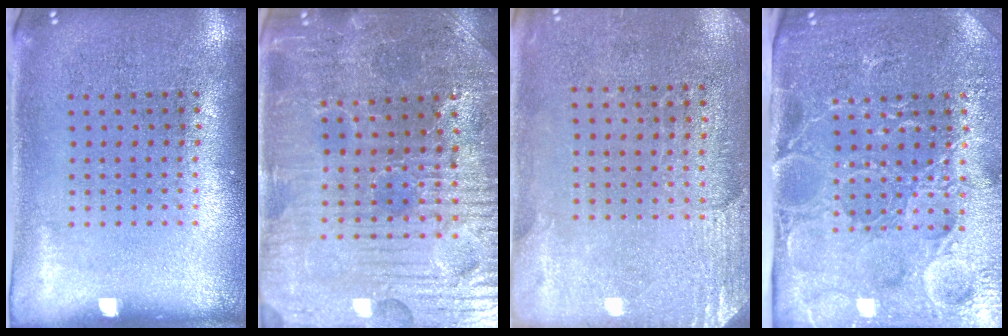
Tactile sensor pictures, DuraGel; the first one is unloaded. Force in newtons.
{"total": 4.1, "press": 4.0, "slide": 0.5}
{"total": 2.7, "press": 2.4, "slide": 1.2}
{"total": 4.8, "press": 4.2, "slide": 2.1}